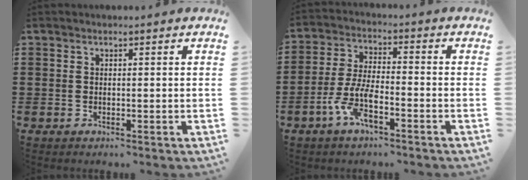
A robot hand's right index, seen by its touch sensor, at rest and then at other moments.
{"total": 7.2, "force": [-3.9, 2.0, 5.7], "torque": [-0.143, -0.010, -0.079]}